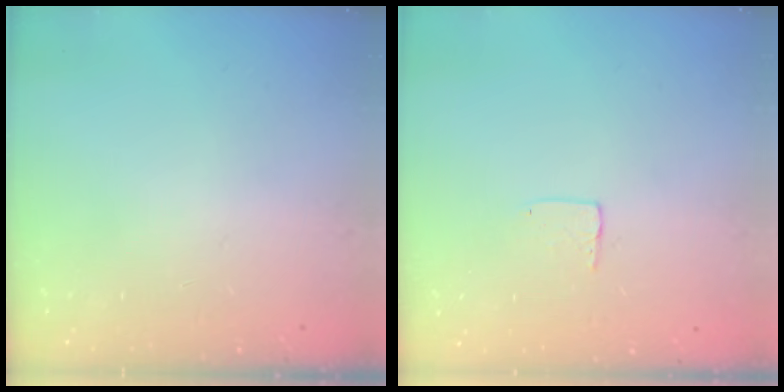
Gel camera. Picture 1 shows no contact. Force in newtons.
{"total": 3.6, "press": 3.6, "slide": 0.2}